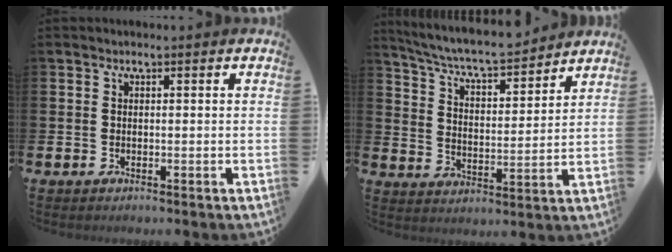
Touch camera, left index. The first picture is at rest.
{"total": 7.0, "force": [6.6, 0.8, 2.1], "torque": [-0.076, -0.048, 0.114]}